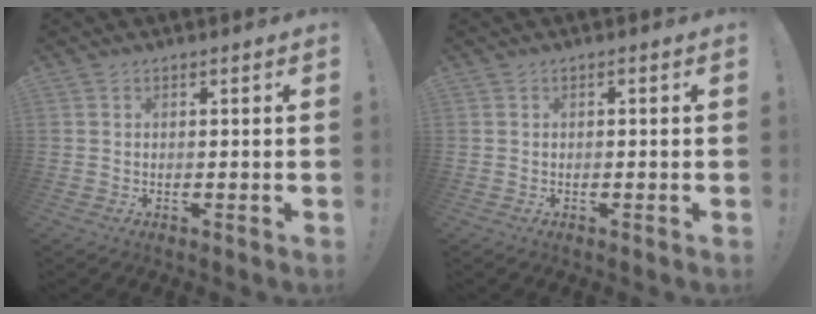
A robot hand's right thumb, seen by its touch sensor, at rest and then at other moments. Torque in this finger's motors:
{"motor_torque": [-0.11, 0.00, 0.03, 0.14, -0.02]}